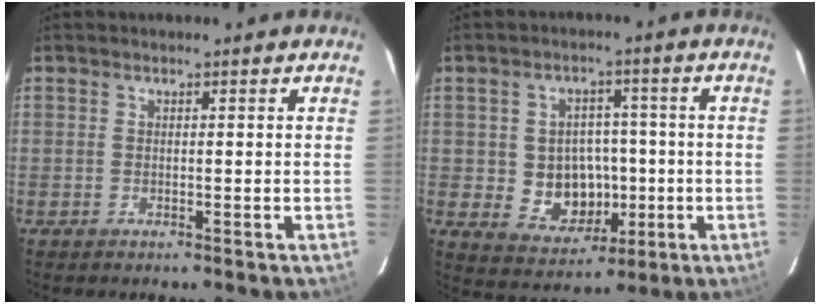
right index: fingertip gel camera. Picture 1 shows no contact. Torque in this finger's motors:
{"motor_torque": [0.70, -0.55, 0.38, 0.06]}